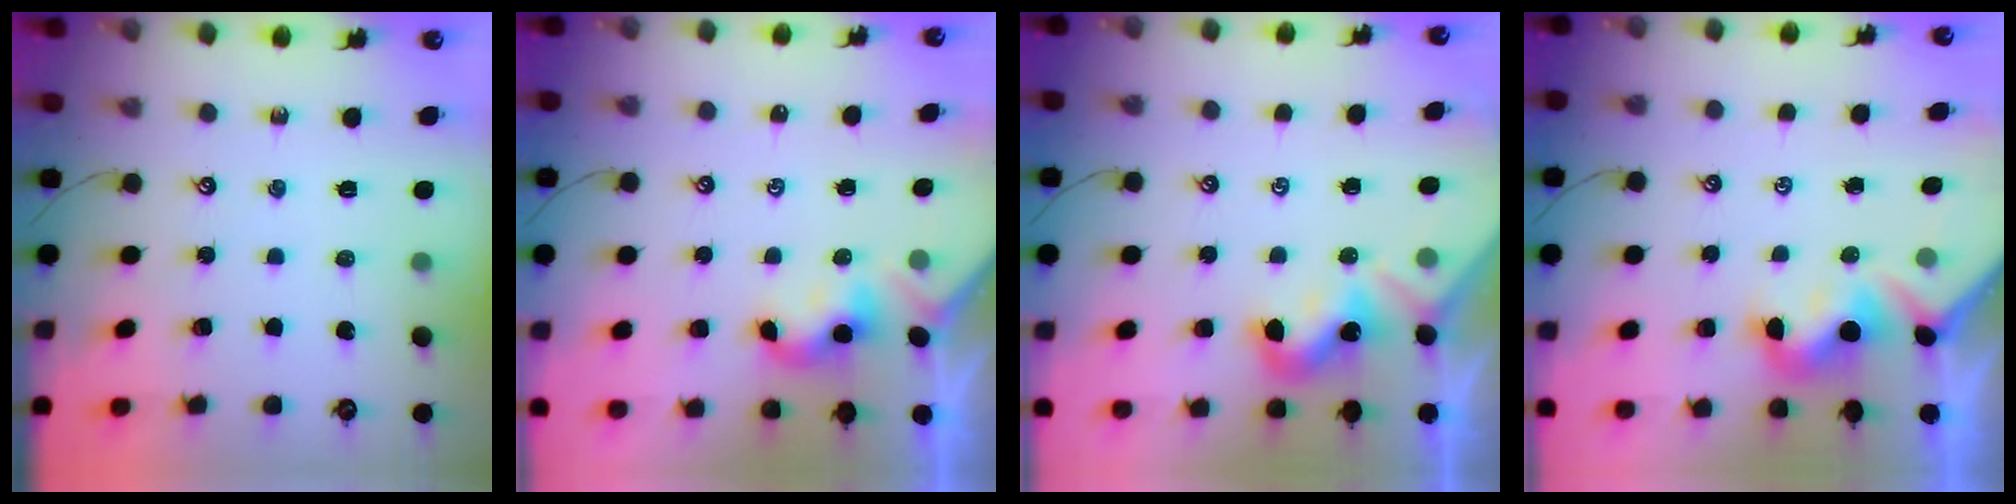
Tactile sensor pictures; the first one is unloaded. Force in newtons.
{"total": 2.2, "press": 2.2, "slide": 0.2}
{"total": 2.0, "press": 1.9, "slide": 0.4}
{"total": 2.2, "press": 2.2, "slide": 0.6}